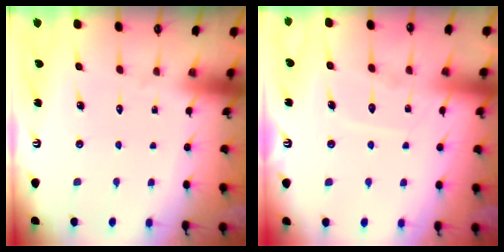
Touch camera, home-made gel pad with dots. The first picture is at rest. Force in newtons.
{"total": 6.5, "press": 6.5, "slide": 0.7}